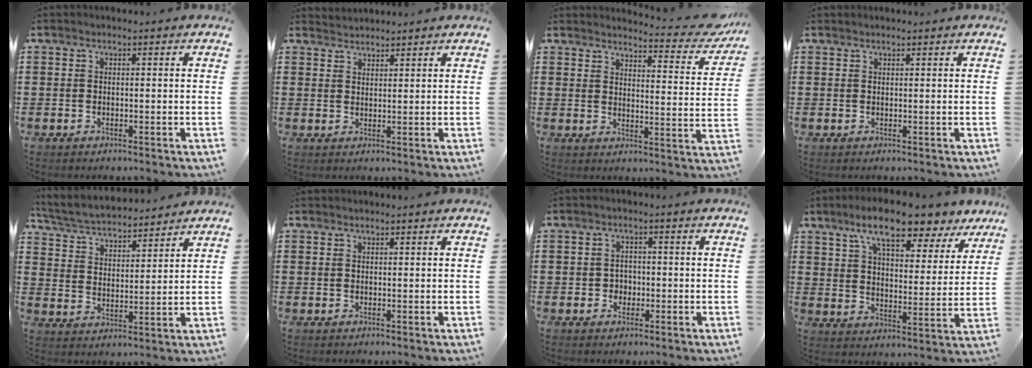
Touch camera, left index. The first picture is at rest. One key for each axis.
{"total": 1.8, "fx": 1.7, "fy": 0.1, "fz": -0.4, "tx": 0.003, "ty": 0.002, "tz": 0.036}
{"total": 4.3, "fx": 4.0, "fy": 0.1, "fz": 1.6, "tx": -0.027, "ty": -0.034, "tz": 0.062}
{"total": 0.6, "fx": 0.6, "fy": 0.1, "fz": 0.1, "tx": -0.003, "ty": 0.000, "tz": 0.013}
{"total": 4.7, "fx": 4.5, "fy": 0.4, "fz": 1.0, "tx": -0.044, "ty": -0.028, "tz": 0.075}
{"total": 0.6, "fx": 0.6, "fy": 0.1, "fz": 0.1, "tx": -0.003, "ty": 0.000, "tz": 0.012}
{"total": 1.8, "fx": -0.3, "fy": 1.7, "fz": 0.6, "tx": -0.017, "ty": 0.004, "tz": -0.010}
{"total": 10.5, "fx": 8.4, "fy": 1.9, "fz": 6.0, "tx": -0.122, "ty": -0.031, "tz": 0.141}